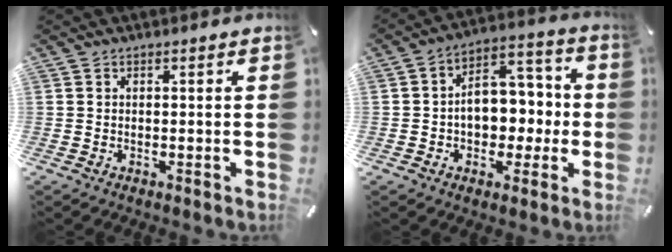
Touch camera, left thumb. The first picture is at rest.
{"total": 11.1, "force": [-0.9, 8.8, 6.7], "torque": [-0.077, 0.004, -0.013]}